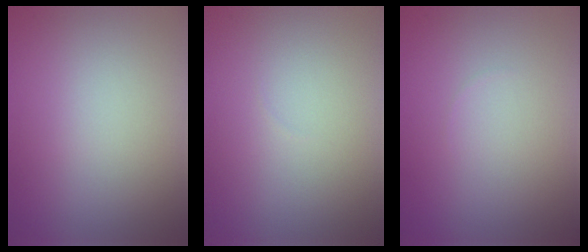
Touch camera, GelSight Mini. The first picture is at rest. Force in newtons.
{"total": 0.0}
{"total": 0.0}